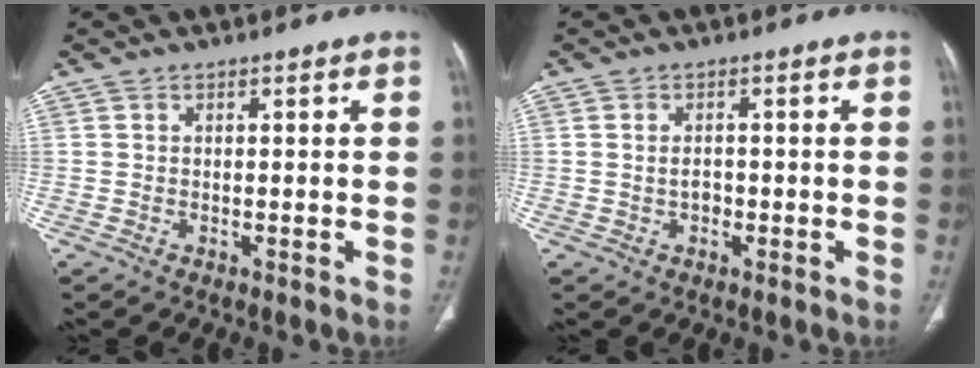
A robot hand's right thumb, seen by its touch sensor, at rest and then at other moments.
{"total": 1.8, "force": [-0.2, 1.3, 1.3], "torque": [-0.021, 0.004, -0.003]}